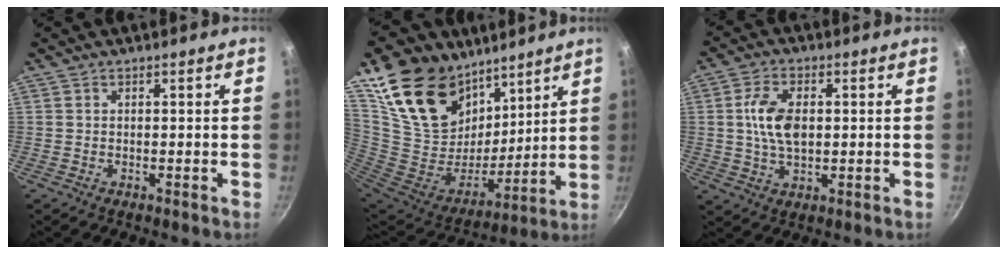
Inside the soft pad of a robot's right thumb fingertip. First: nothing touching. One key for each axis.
{"total": 26.7, "fx": 17.2, "fy": 16.1, "fz": 12.5, "tx": -0.205, "ty": -0.102, "tz": 0.326}
{"total": 8.8, "fx": 0.8, "fy": 5.1, "fz": 7.1, "tx": -0.124, "ty": 0.005, "tz": 0.013}